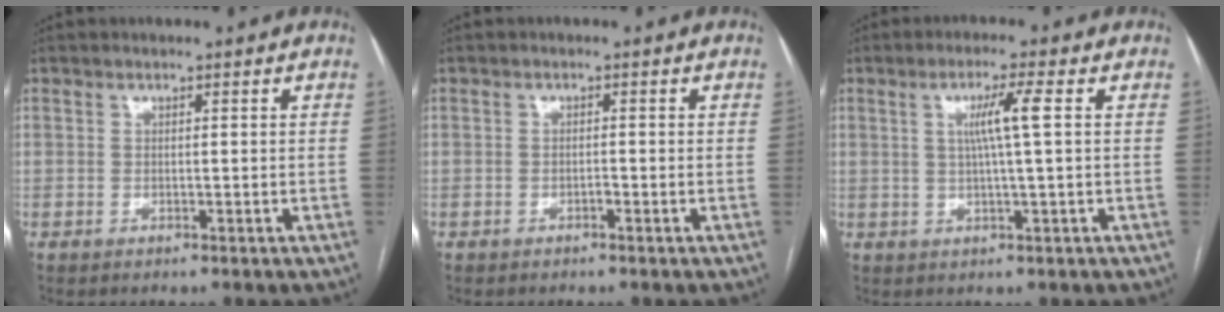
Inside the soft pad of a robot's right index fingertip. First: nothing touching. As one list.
[{"total": 0.7, "force": [-0.5, 0.2, 0.4], "torque": [-0.008, 0.001, -0.010]}, {"total": 5.0, "force": [1.0, -0.7, 4.9], "torque": [-0.090, 0.002, 0.020]}]